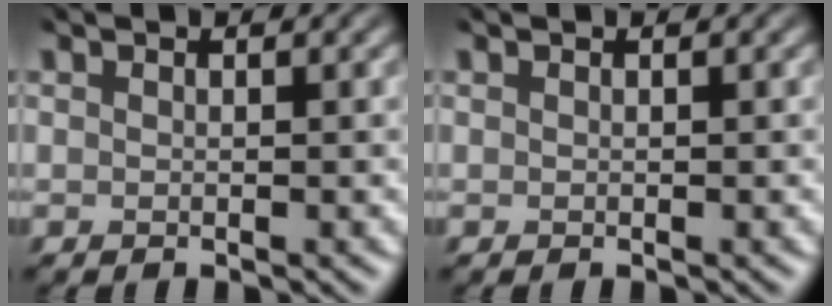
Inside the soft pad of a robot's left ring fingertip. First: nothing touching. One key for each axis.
{"total": 0.0}